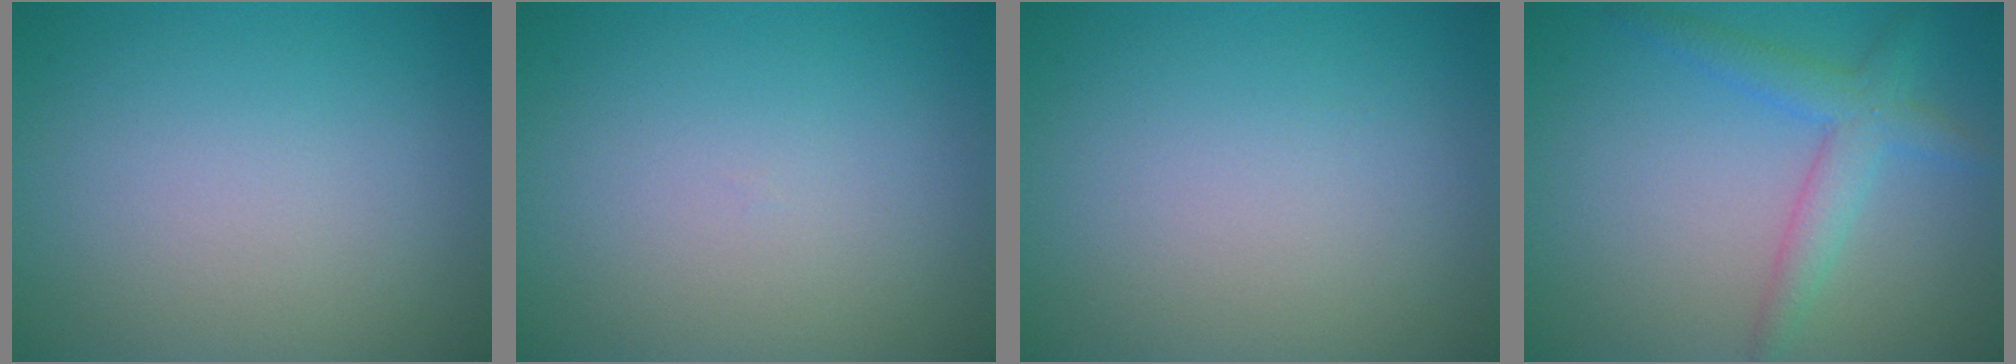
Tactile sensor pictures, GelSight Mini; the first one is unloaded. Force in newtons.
{"total": 0.0}
{"total": 0.0}
{"total": 3.2, "press": 3.2, "slide": 0.1}